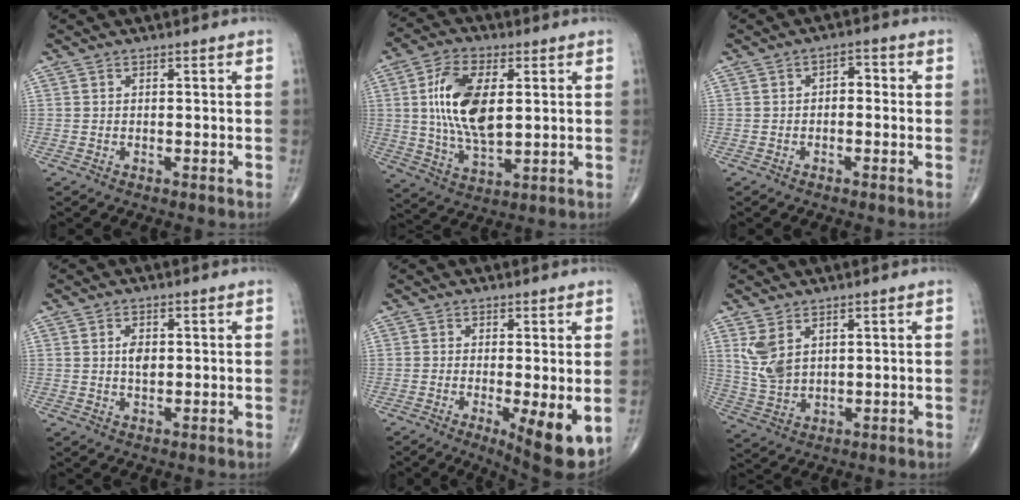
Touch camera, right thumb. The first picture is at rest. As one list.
[{"total": 14.4, "force": [2.4, 7.2, 12.3], "torque": [-0.232, -0.010, 0.048]}, {"total": 2.8, "force": [-0.2, 1.8, 2.1], "torque": [-0.017, 0.013, -0.011]}, {"total": 2.7, "force": [0.5, 1.6, 2.2], "torque": [-0.032, -0.002, 0.009]}, {"total": 8.7, "force": [-1.9, 2.3, 8.1], "torque": [-0.115, -0.022, -0.024]}, {"total": 6.3, "force": [2.8, 3.6, 4.4], "torque": [-0.087, -0.010, 0.070]}]